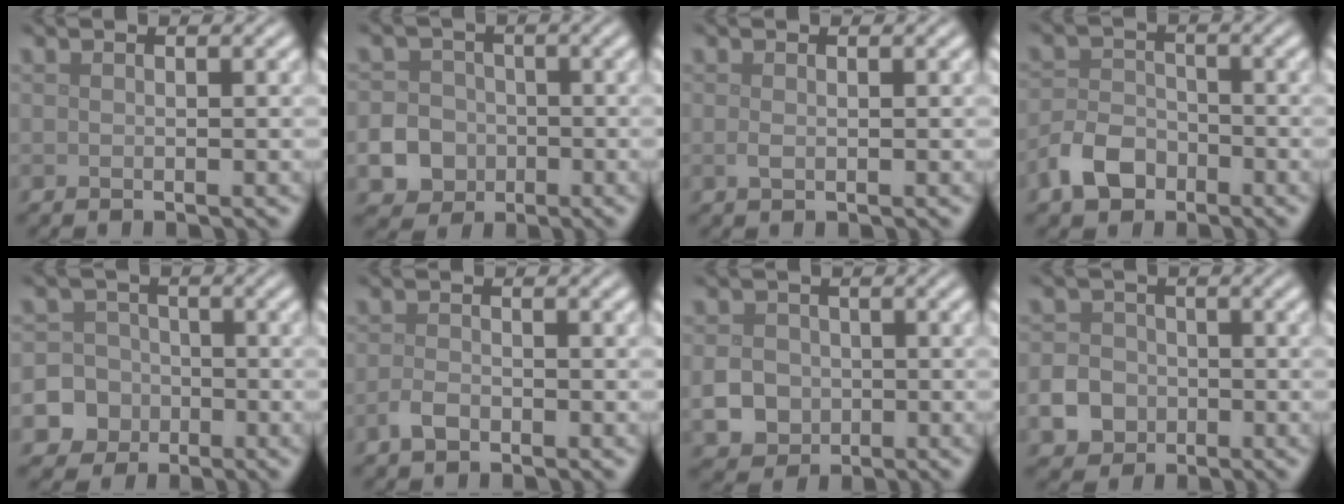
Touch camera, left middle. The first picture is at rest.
{"total": 10.6, "force": [-4.0, 9.5, 2.4], "torque": [-0.060, -0.033, -0.098]}
{"total": 0.7, "force": [0.0, 0.3, 0.6], "torque": [-0.015, -0.002, 0.000]}
{"total": 3.9, "force": [-2.3, 2.5, 1.8], "torque": [-0.034, 0.002, -0.052]}
{"total": 8.0, "force": [-3.5, 7.1, 1.1], "torque": [-0.017, -0.018, -0.083]}
{"total": 1.5, "force": [-0.9, 0.8, 0.9], "torque": [-0.021, 0.000, -0.020]}
{"total": 3.5, "force": [-0.6, 3.1, 1.5], "torque": [-0.032, -0.002, -0.014]}
{"total": 4.4, "force": [-1.6, 3.7, 1.6], "torque": [-0.020, -0.006, -0.043]}